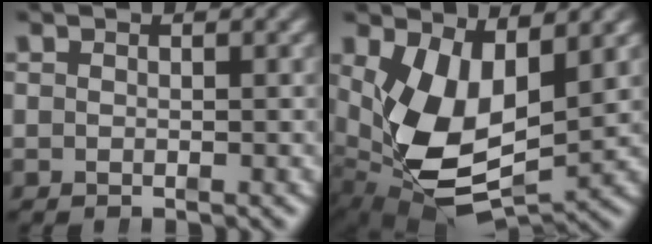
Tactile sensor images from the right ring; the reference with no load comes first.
{"total": 10.5, "force": [-0.5, 6.6, 8.2], "torque": [-0.182, -0.048, 0.018]}